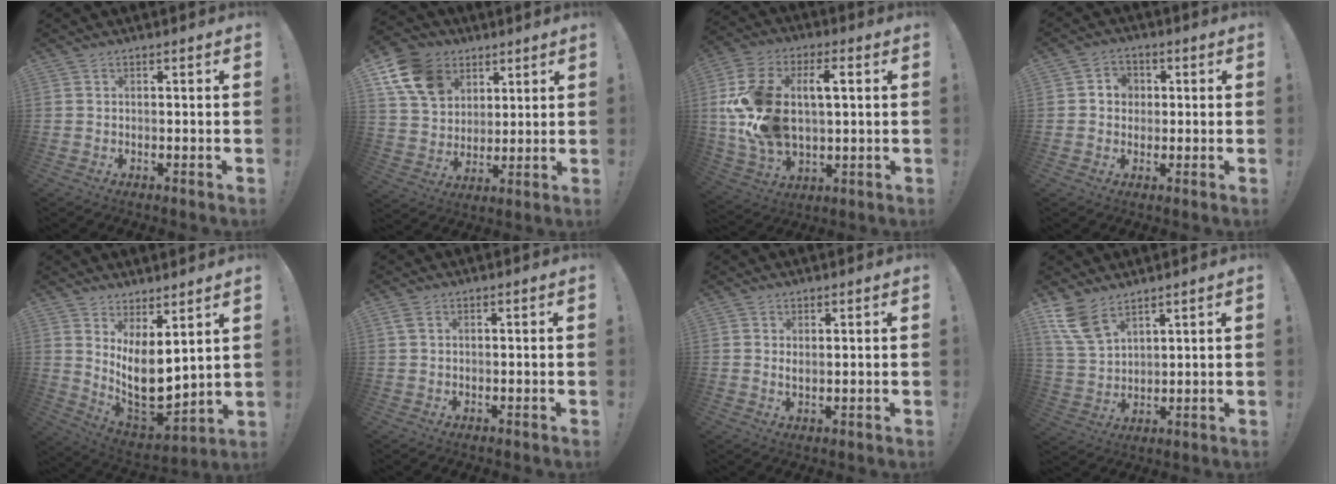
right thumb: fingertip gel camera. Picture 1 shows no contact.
{"total": 15.0, "force": [7.3, 11.2, 6.8], "torque": [-0.110, -0.032, 0.148]}
{"total": 19.5, "force": [3.3, 11.9, 15.1], "torque": [-0.284, -0.002, 0.059]}
{"total": 4.9, "force": [0.2, 4.6, 1.7], "torque": [-0.033, 0.008, 0.005]}
{"total": 12.7, "force": [2.6, 6.1, 10.9], "torque": [-0.181, -0.046, 0.058]}
{"total": 1.6, "force": [0.8, 0.6, 1.3], "torque": [-0.027, 0.002, 0.014]}
{"total": 1.8, "force": [1.2, 0.4, 1.2], "torque": [-0.020, -0.006, 0.021]}
{"total": 9.3, "force": [6.8, 4.3, 4.7], "torque": [-0.090, -0.030, 0.135]}